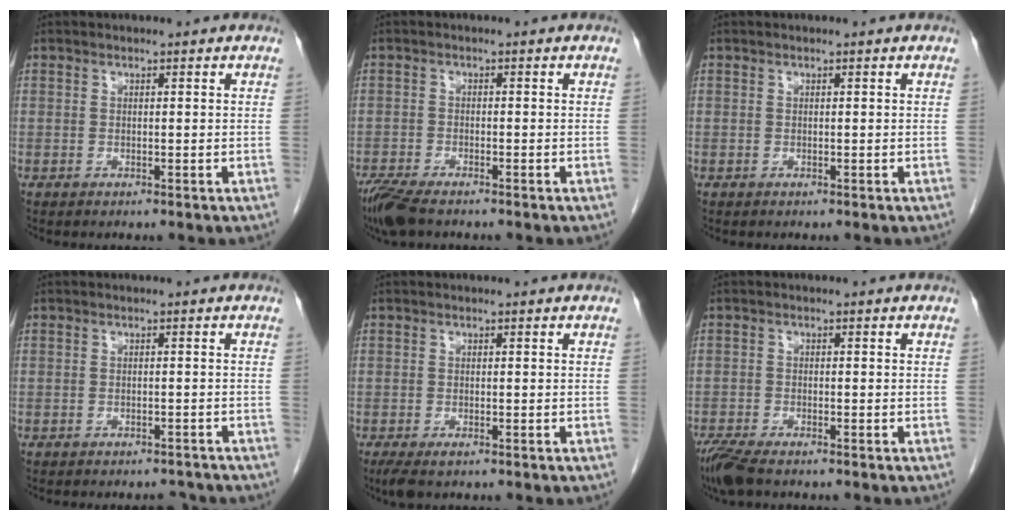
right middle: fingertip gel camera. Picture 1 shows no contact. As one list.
[{"total": 5.4, "force": [-4.2, 1.3, 3.1], "torque": [-0.064, -0.014, -0.078]}, {"total": 0.0}, {"total": 5.0, "force": [-4.6, 1.5, 1.1], "torque": [-0.010, 0.002, -0.053]}, {"total": 2.8, "force": [-1.8, 0.9, 1.9], "torque": [-0.039, -0.008, -0.029]}, {"total": 4.7, "force": [-3.7, 1.0, 2.7], "torque": [-0.059, -0.014, -0.069]}]